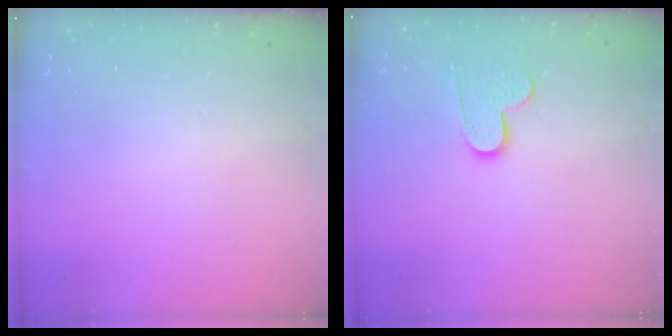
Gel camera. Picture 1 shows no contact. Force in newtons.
{"total": 8.5, "press": 8.5, "slide": 0.5}